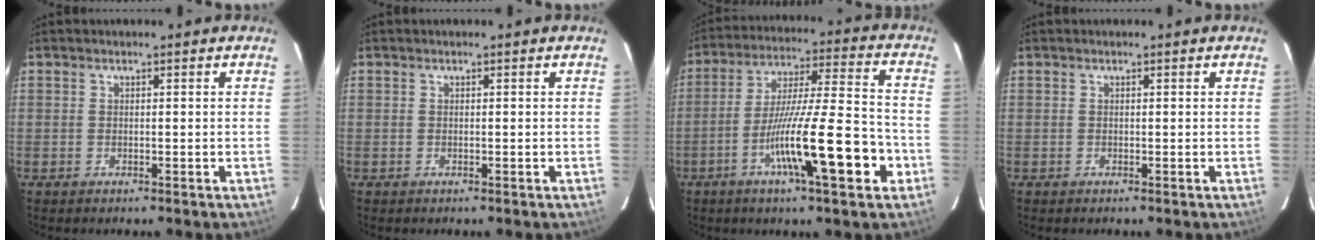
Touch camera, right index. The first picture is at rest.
{"total": 0.0}
{"total": 16.9, "force": [-6.4, 1.0, 15.6], "torque": [-0.264, -0.007, -0.107]}
{"total": 0.0}